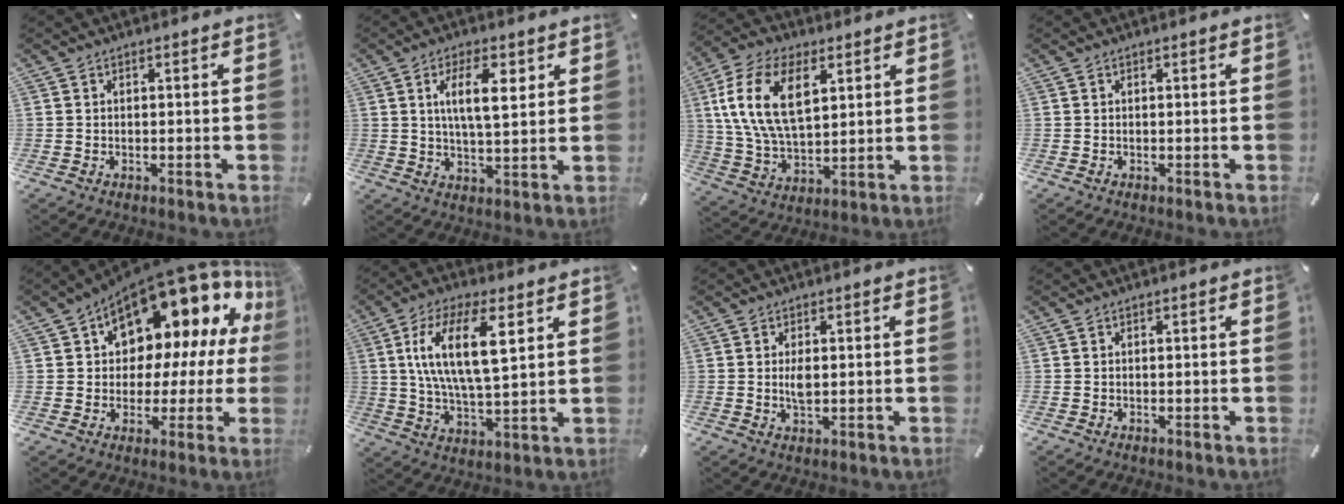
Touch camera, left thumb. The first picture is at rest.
{"total": 9.7, "force": [3.7, 3.6, 8.2], "torque": [-0.137, -0.005, 0.057]}
{"total": 15.6, "force": [5.5, 8.9, 11.6], "torque": [-0.277, -0.001, 0.096]}
{"total": 0.0}
{"total": 16.4, "force": [9.8, 9.3, 9.4], "torque": [-0.125, -0.096, 0.164]}
{"total": 14.8, "force": [5.5, 5.7, 12.5], "torque": [-0.237, 0.003, 0.092]}
{"total": 3.1, "force": [0.4, 1.3, 2.7], "torque": [-0.055, -0.003, 0.001]}
{"total": 0.0}